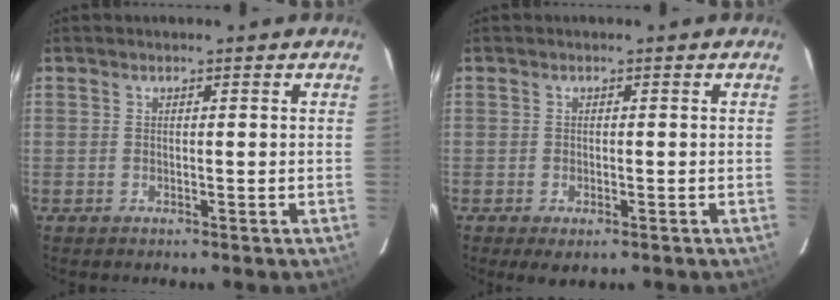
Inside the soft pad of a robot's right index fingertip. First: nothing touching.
{"total": 2.8, "force": [-1.6, 1.4, 1.9], "torque": [-0.039, -0.011, -0.022]}